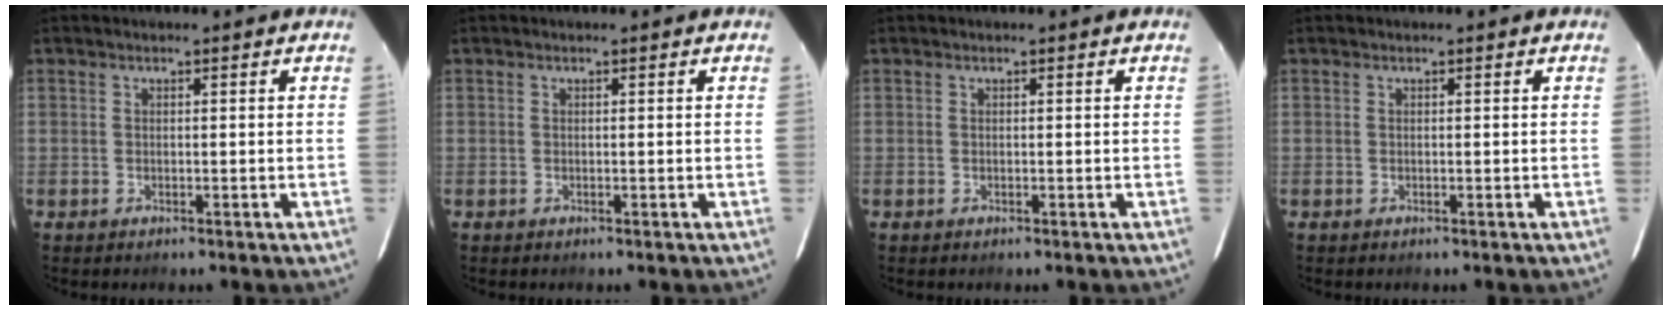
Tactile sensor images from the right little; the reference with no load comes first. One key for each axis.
{"total": 0.0}
{"total": 0.0}
{"total": 0.0}